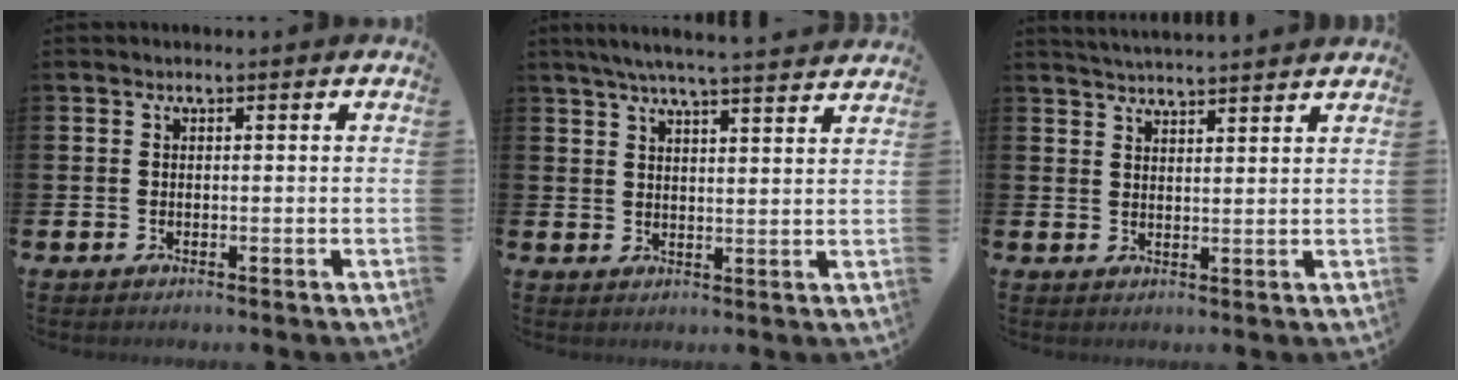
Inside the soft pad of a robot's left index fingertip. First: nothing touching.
{"total": 5.7, "force": [5.3, -0.5, 1.8], "torque": [-0.044, -0.026, 0.093]}
{"total": 3.7, "force": [3.7, -0.4, 0.0], "torque": [-0.003, -0.021, 0.065]}